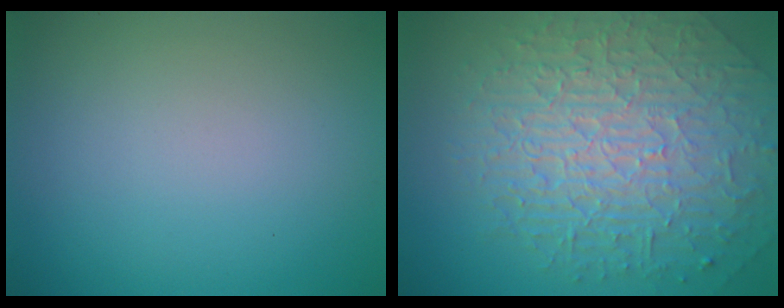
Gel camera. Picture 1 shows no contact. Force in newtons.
{"total": 10.0, "press": 6.3, "slide": 7.7}